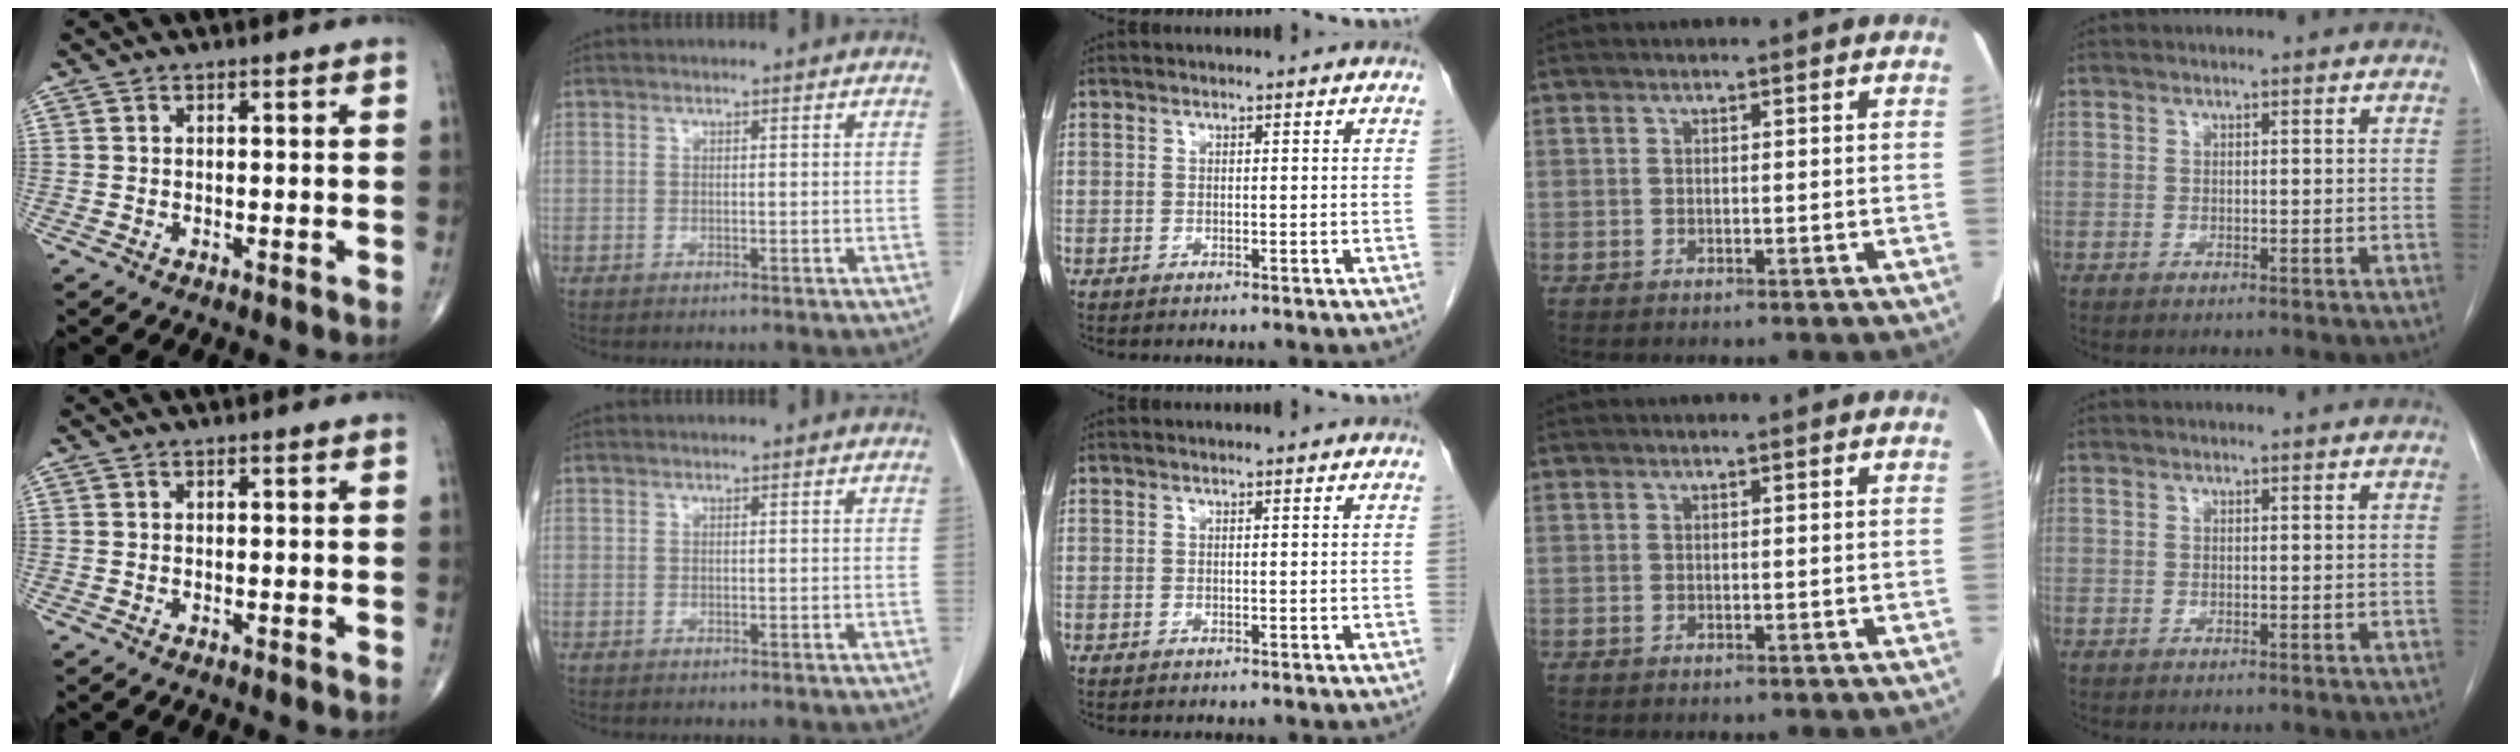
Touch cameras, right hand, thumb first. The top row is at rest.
{}